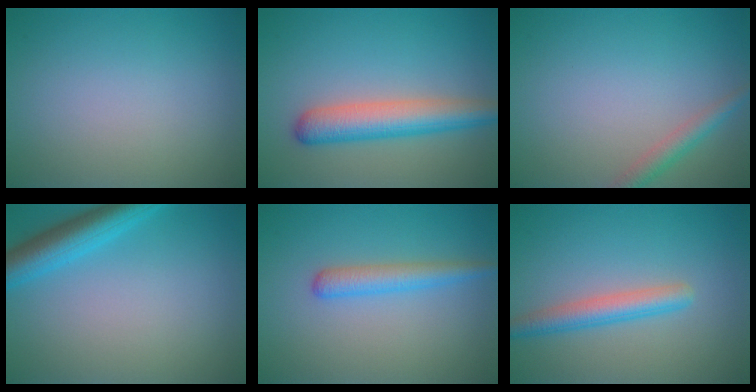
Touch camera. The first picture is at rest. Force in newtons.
{"total": 5.1, "press": 5.1, "slide": 0.2}
{"total": 2.0, "press": 2.0, "slide": 0.1}
{"total": 4.5, "press": 4.5, "slide": 0.3}
{"total": 2.5, "press": 2.5, "slide": 0.1}
{"total": 3.0, "press": 3.0, "slide": 0.1}